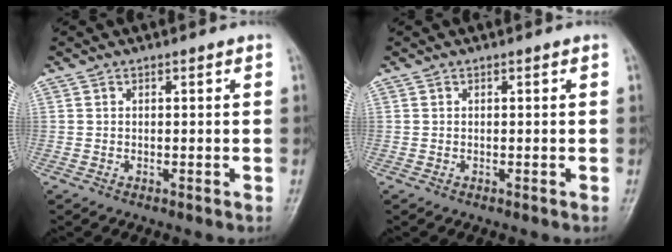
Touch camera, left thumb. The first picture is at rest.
{"total": 0.0}